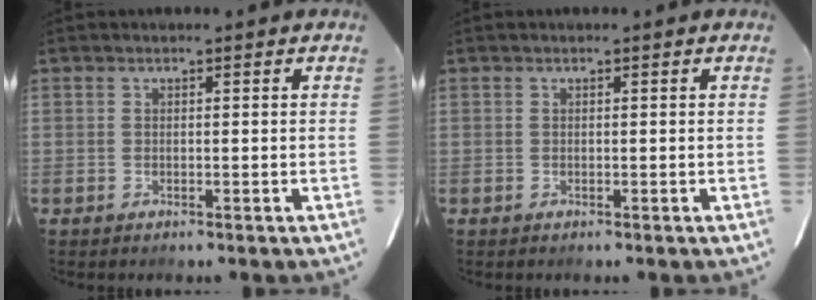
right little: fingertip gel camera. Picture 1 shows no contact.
{"total": 0.0}